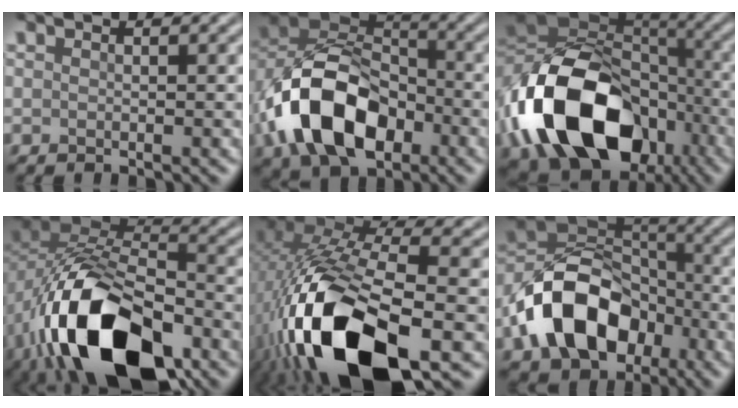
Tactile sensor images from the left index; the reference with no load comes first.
{"total": 12.3, "force": [-4.6, 7.6, 8.5], "torque": [-0.167, 0.005, -0.092]}
{"total": 18.3, "force": [-6.7, 12.5, 11.6], "torque": [-0.246, -0.027, -0.119]}
{"total": 15.5, "force": [-7.3, 8.0, 11.0], "torque": [-0.206, -0.019, -0.135]}
{"total": 16.7, "force": [-6.9, 7.3, 13.4], "torque": [-0.283, -0.026, -0.115]}
{"total": 11.9, "force": [-4.6, 8.1, 7.4], "torque": [-0.138, 0.003, -0.091]}